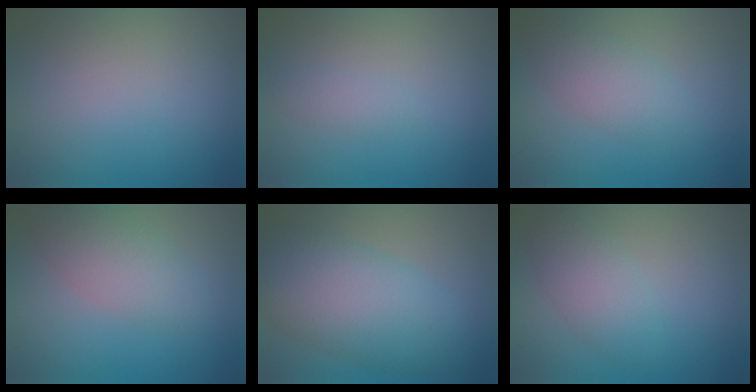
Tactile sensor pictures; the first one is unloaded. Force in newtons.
{"total": 0.9, "press": 0.9, "slide": 0.0}
{"total": 2.7, "press": 2.7, "slide": 0.0}
{"total": 3.3, "press": 3.3, "slide": 0.2}
{"total": 7.4, "press": 7.4, "slide": 0.1}
{"total": 2.7, "press": 2.6, "slide": 0.1}